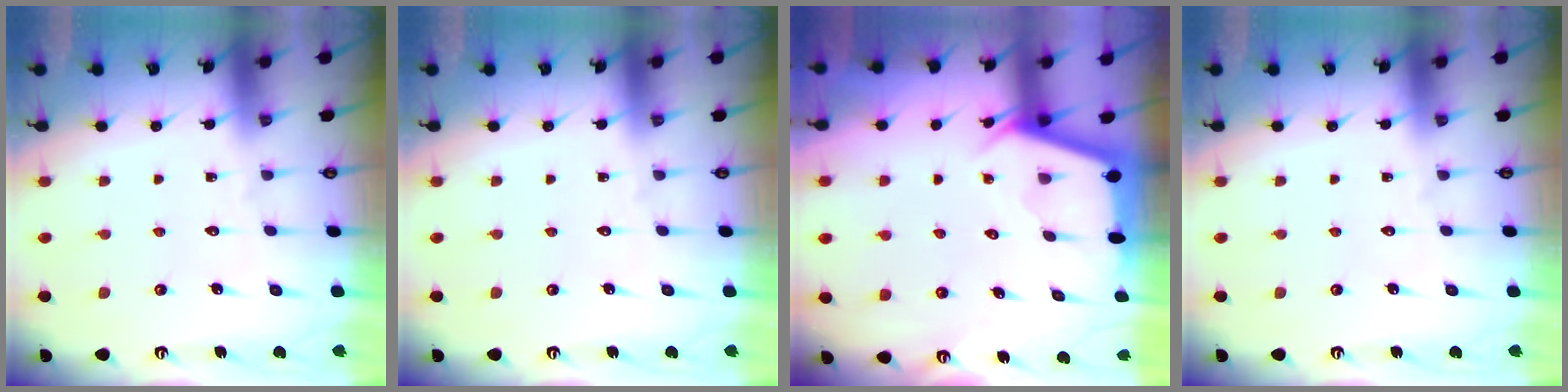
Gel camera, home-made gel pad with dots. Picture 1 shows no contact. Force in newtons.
{"total": 0.0}
{"total": 2.8, "press": 2.8, "slide": 0.1}
{"total": 0.0}